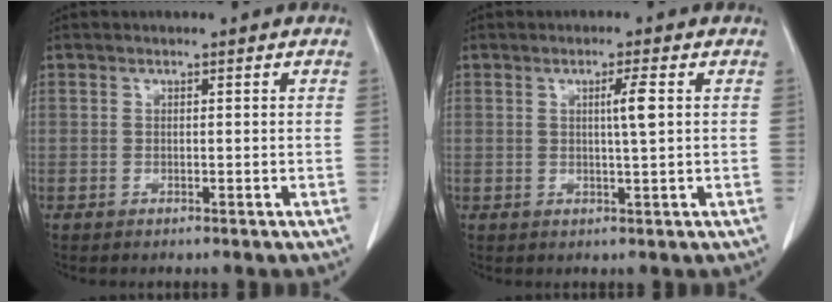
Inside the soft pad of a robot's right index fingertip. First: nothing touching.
{"total": 3.2, "force": [0.7, -0.3, 3.1], "torque": [-0.053, -0.003, 0.011]}